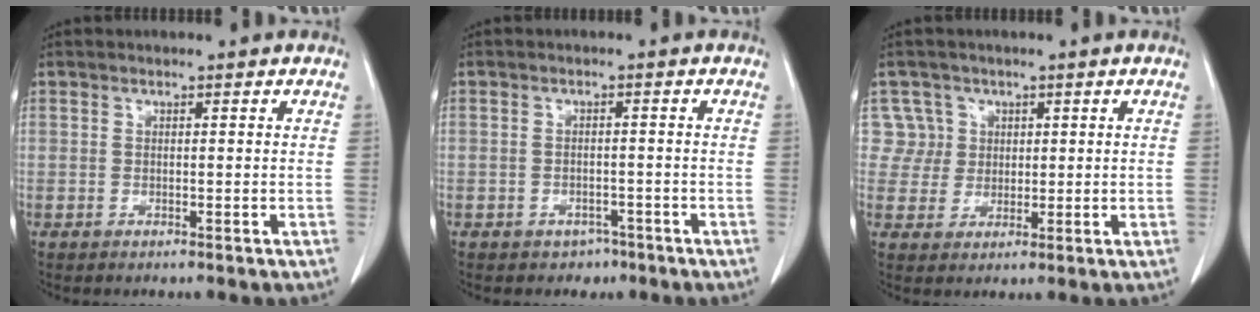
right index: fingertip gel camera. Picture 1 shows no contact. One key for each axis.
{"total": 2.7, "fx": -1.8, "fy": 2.0, "fz": 0.5, "tx": -0.006, "ty": 0.008, "tz": -0.017}
{"total": 4.7, "fx": 1.6, "fy": 4.4, "fz": -0.6, "tx": 0.032, "ty": 0.012, "tz": 0.032}